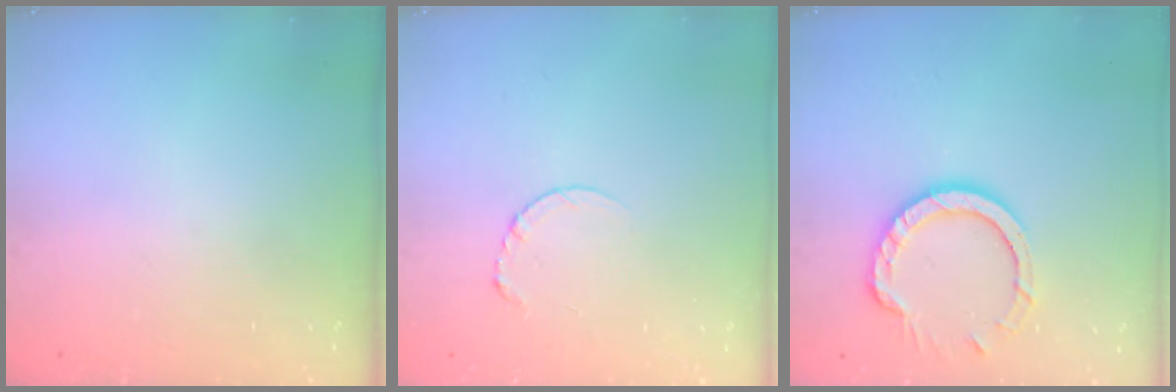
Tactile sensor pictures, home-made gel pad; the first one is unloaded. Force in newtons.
{"total": 3.9, "press": 3.9, "slide": 0.3}
{"total": 10.8, "press": 10.7, "slide": 1.3}